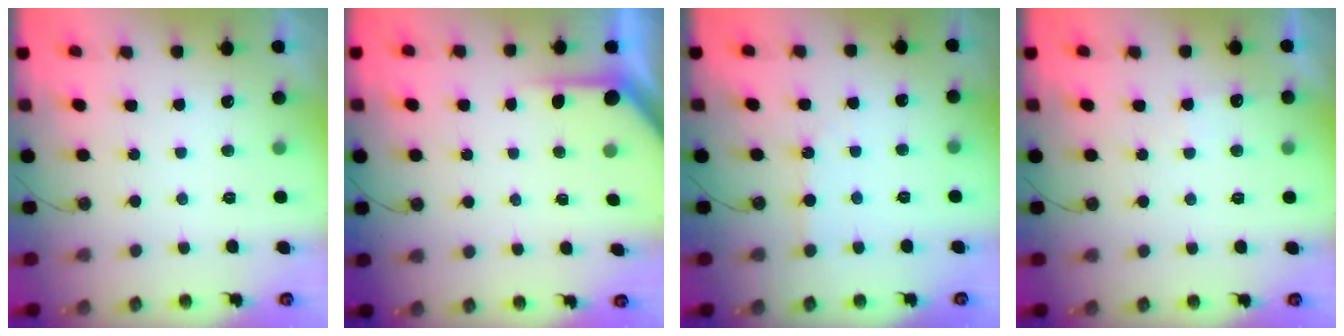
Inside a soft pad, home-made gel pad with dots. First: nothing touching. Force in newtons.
{"total": 3.9, "press": 3.8, "slide": 0.4}
{"total": 2.2, "press": 2.2, "slide": 0.3}
{"total": 4.4, "press": 4.3, "slide": 0.7}